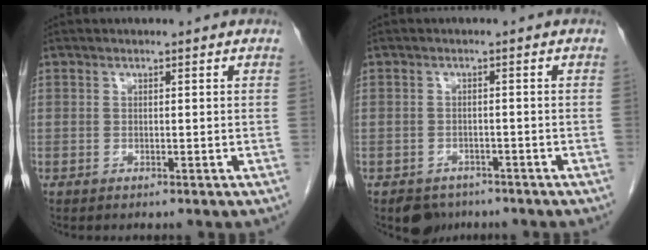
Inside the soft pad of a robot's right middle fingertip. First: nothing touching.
{"total": 3.7, "force": [-2.8, 2.3, 0.4], "torque": [-0.005, 0.004, -0.040]}